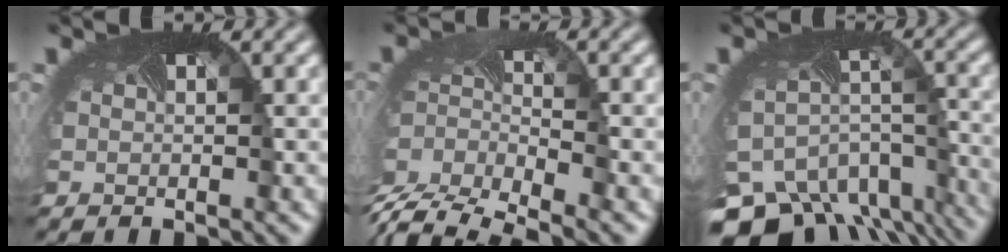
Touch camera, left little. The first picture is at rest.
{"total": 7.8, "force": [-6.7, 2.4, 3.1], "torque": [-0.077, -0.024, -0.125]}
{"total": 14.1, "force": [-10.5, 7.7, 5.3], "torque": [-0.106, -0.055, -0.111]}